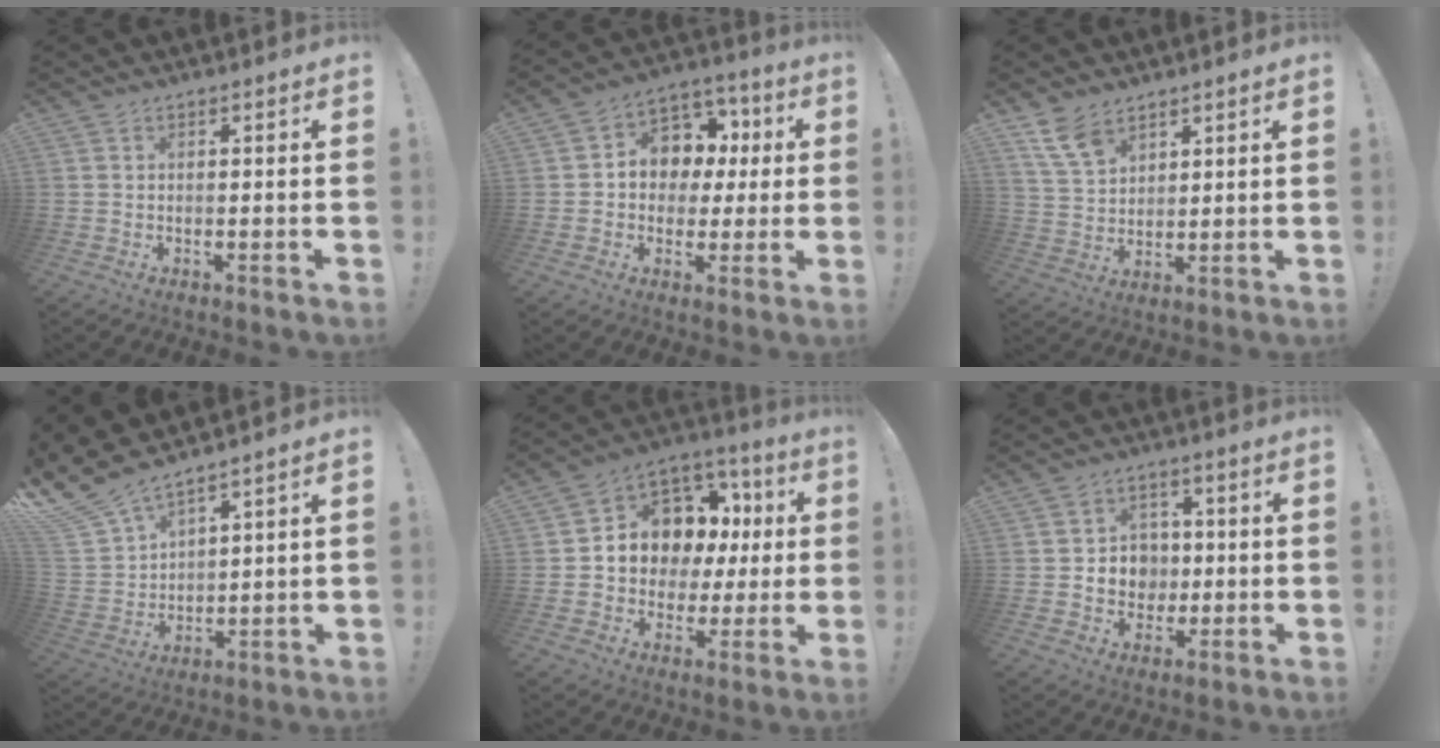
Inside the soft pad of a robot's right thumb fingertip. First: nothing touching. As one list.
[{"total": 10.1, "force": [1.5, 9.0, 4.2], "torque": [-0.053, -0.010, 0.035]}, {"total": 8.8, "force": [6.0, 4.9, 4.2], "torque": [-0.076, -0.031, 0.119]}, {"total": 9.8, "force": [8.6, 3.3, 3.4], "torque": [-0.089, -0.065, 0.165]}, {"total": 10.6, "force": [2.6, 9.2, 4.6], "torque": [-0.069, -0.024, 0.063]}, {"total": 7.7, "force": [-0.3, 7.3, 2.5], "torque": [-0.034, 0.002, 0.004]}]